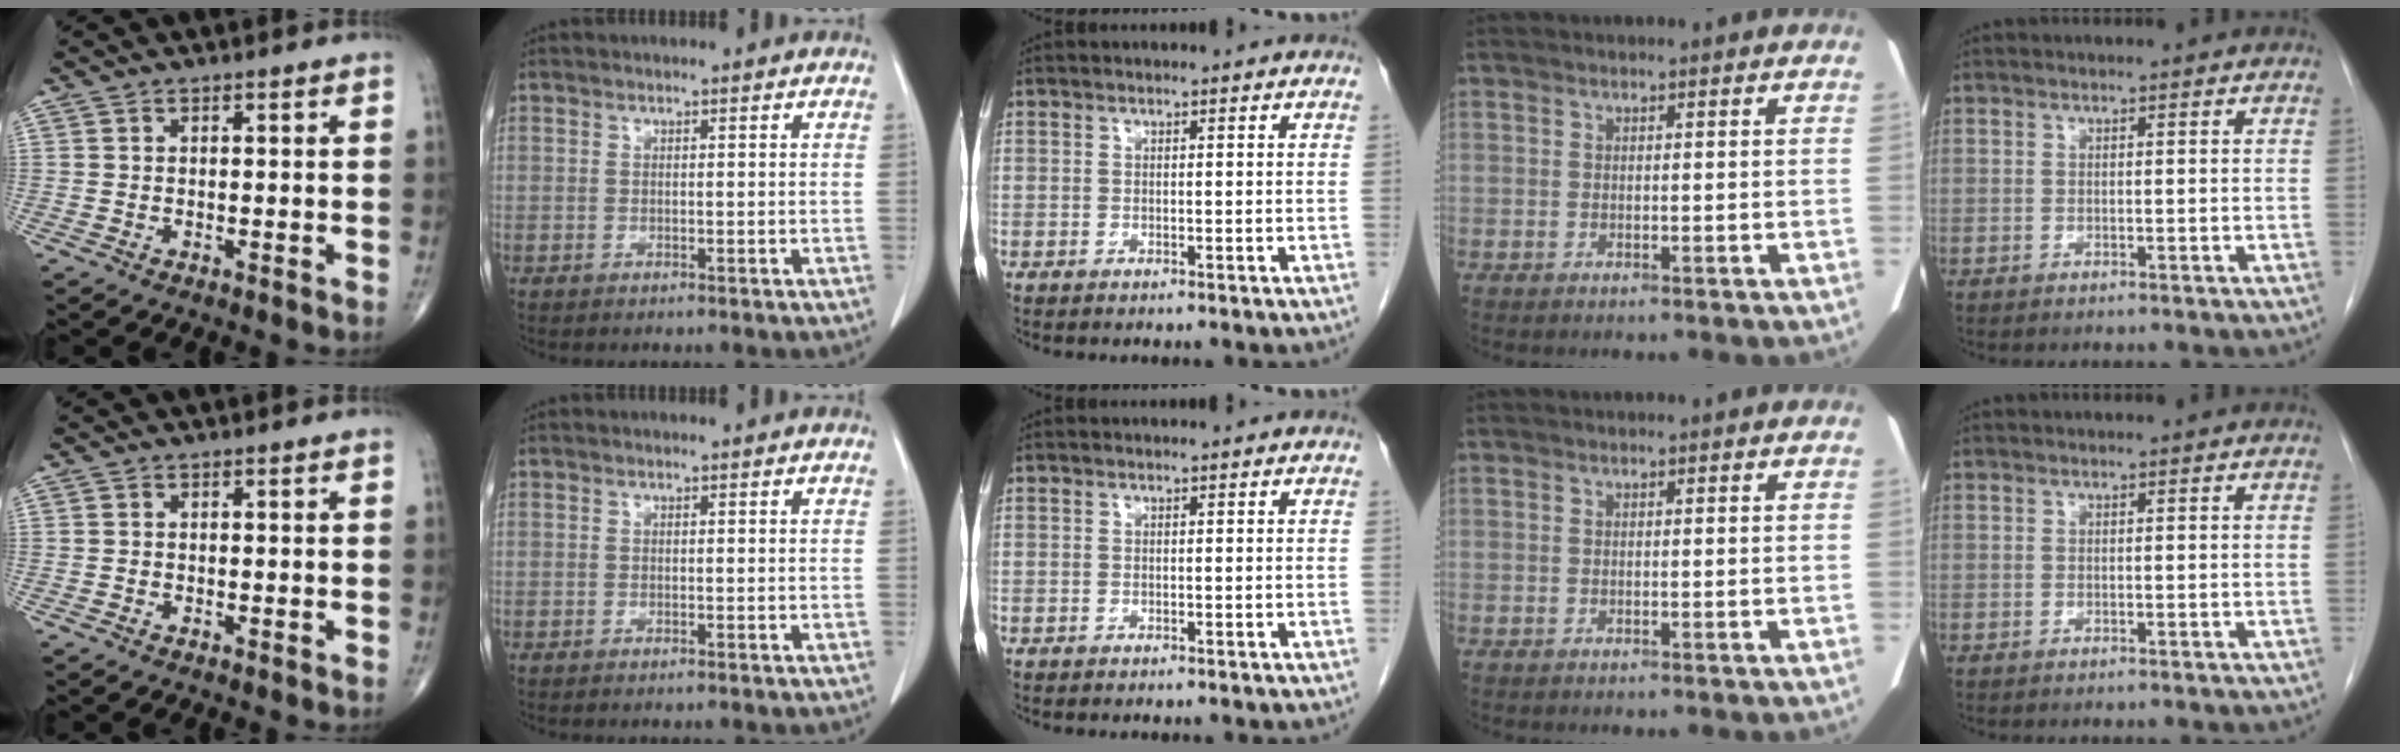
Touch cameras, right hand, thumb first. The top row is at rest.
{}